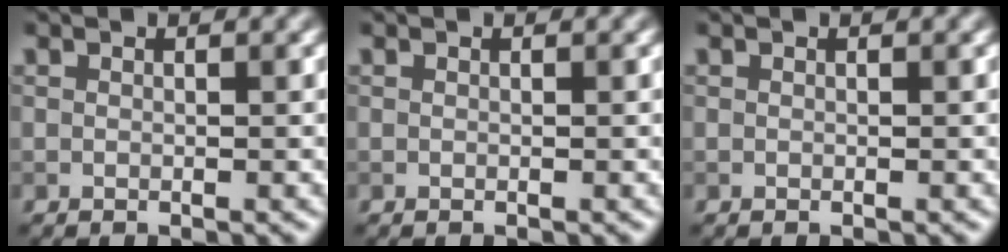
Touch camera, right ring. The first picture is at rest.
{"total": 0.0}
{"total": 0.0}